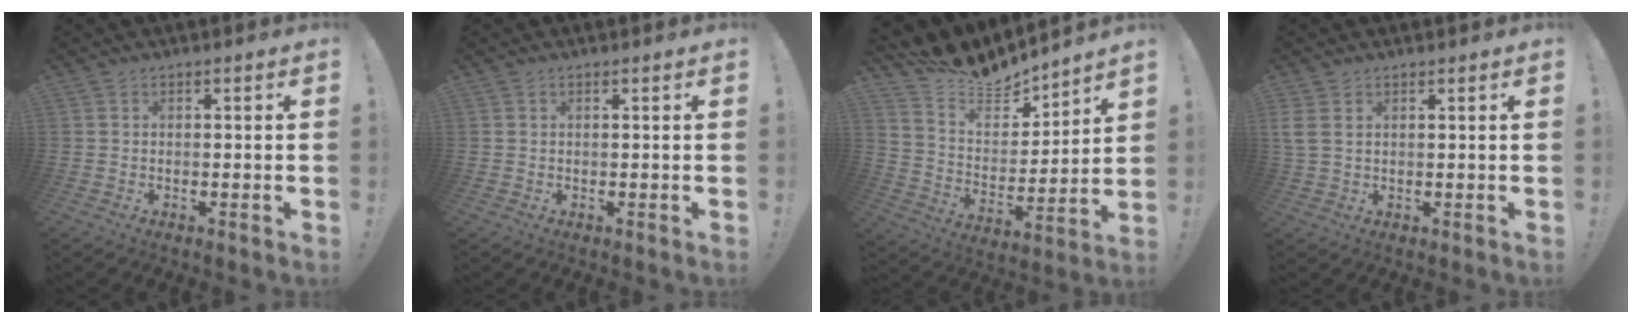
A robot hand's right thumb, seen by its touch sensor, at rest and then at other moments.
{"total": 0.0}
{"total": 9.7, "force": [9.3, 2.8, 0.5], "torque": [-0.039, -0.088, 0.170]}
{"total": 3.5, "force": [1.6, 2.2, 2.2], "torque": [-0.056, 0.000, 0.032]}